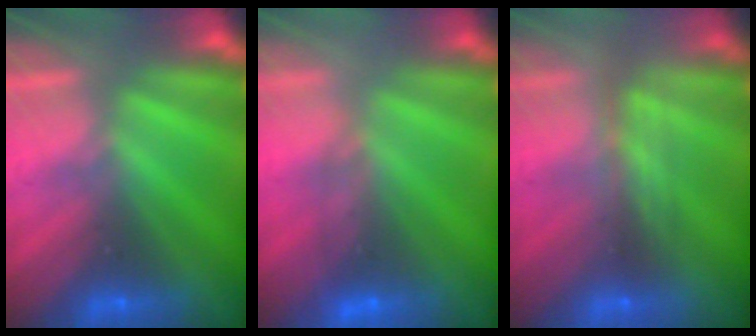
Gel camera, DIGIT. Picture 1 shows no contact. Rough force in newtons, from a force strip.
{"total": 3.7}
{"total": 2.4}